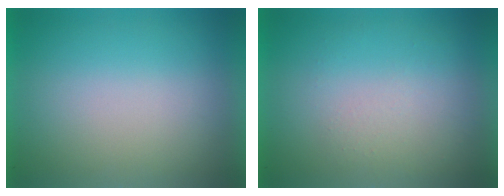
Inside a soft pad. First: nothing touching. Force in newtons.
{"total": 1.1}